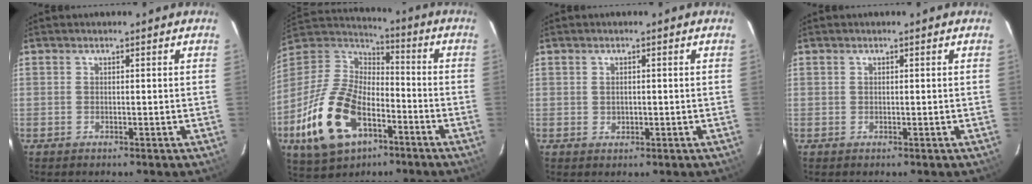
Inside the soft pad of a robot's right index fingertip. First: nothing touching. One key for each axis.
{"total": 22.0, "fx": -9.5, "fy": 13.1, "fz": 14.8, "tx": -0.336, "ty": -0.016, "tz": -0.163}
{"total": 1.1, "fx": 0.1, "fy": 1.0, "fz": 0.4, "tx": -0.005, "ty": 0.001, "tz": 0.003}
{"total": 0.0}